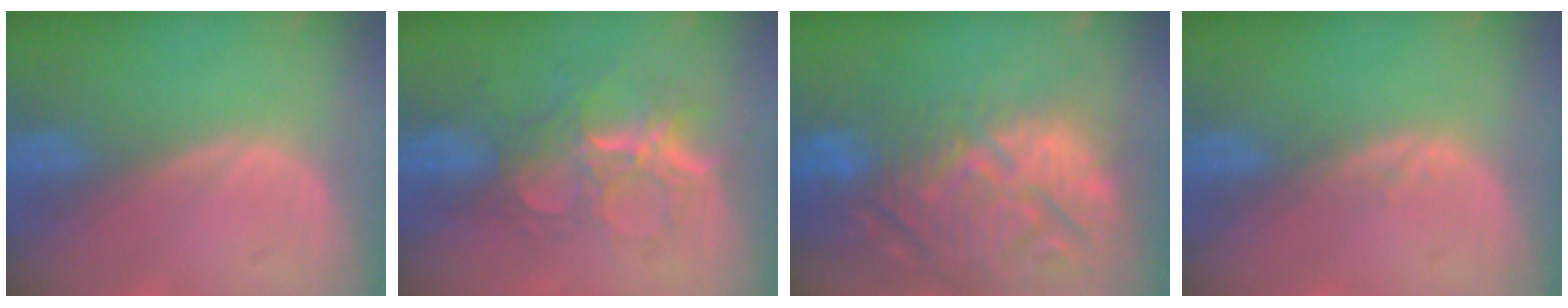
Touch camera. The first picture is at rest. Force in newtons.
{"total": 9.1, "press": 7.7, "slide": 4.8}
{"total": 15.3, "press": 13.0, "slide": 8.0}
{"total": 1.3, "press": 1.3, "slide": 0.2}